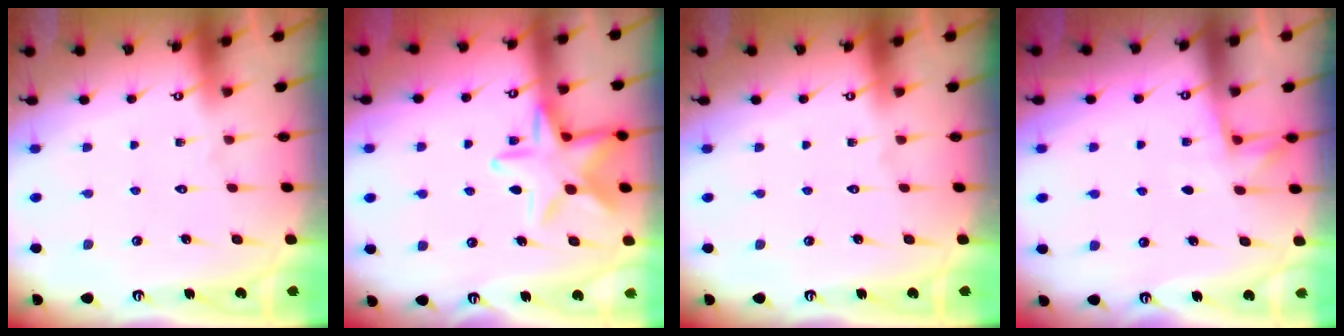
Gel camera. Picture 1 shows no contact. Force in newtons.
{"total": 14.1, "press": 14.0, "slide": 1.0}
{"total": 0.0}
{"total": 4.1, "press": 3.8, "slide": 1.5}